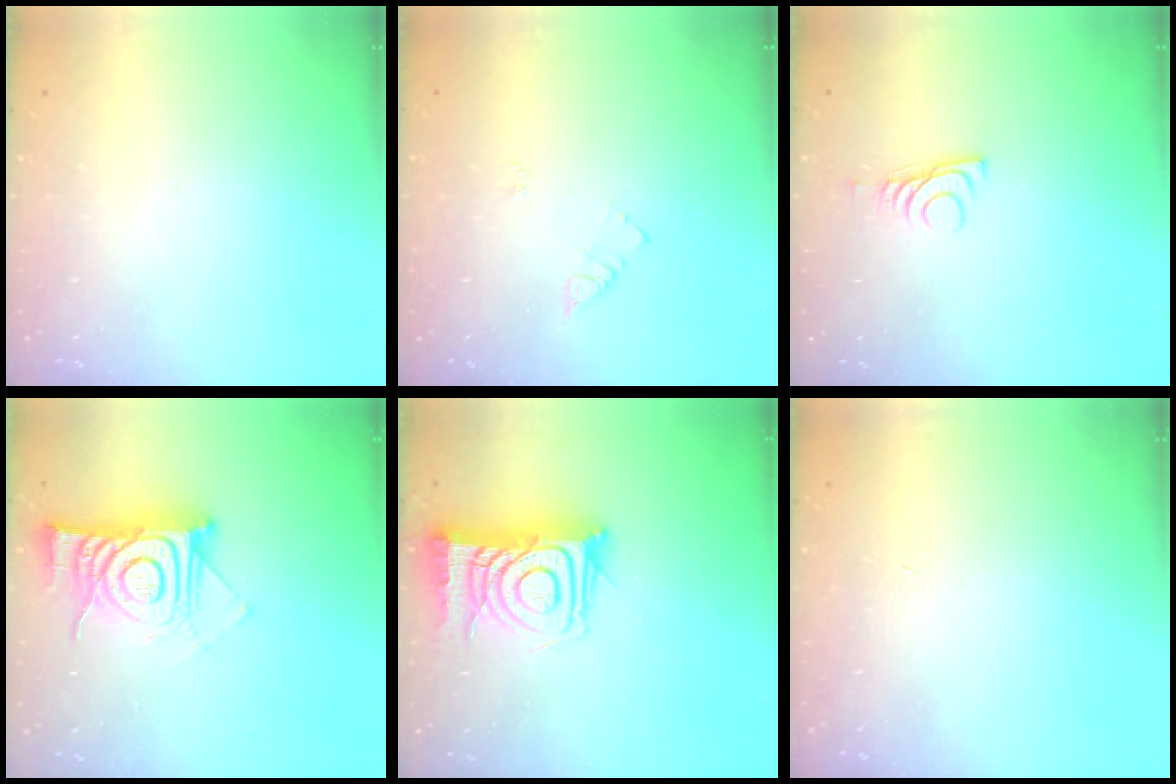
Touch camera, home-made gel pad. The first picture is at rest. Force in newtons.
{"total": 5.4, "press": 5.4, "slide": 0.5}
{"total": 6.6, "press": 6.6, "slide": 0.9}
{"total": 14.7, "press": 14.6, "slide": 1.2}
{"total": 15.4, "press": 15.3, "slide": 1.4}
{"total": 3.1, "press": 3.1, "slide": 0.4}